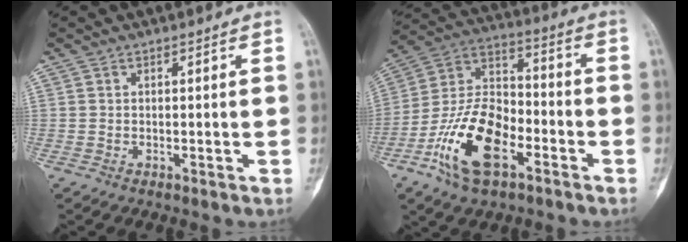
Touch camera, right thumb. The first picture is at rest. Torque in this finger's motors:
{"motor_torque": [0.64, 0.74, 1.69, -1.08, 0.09]}